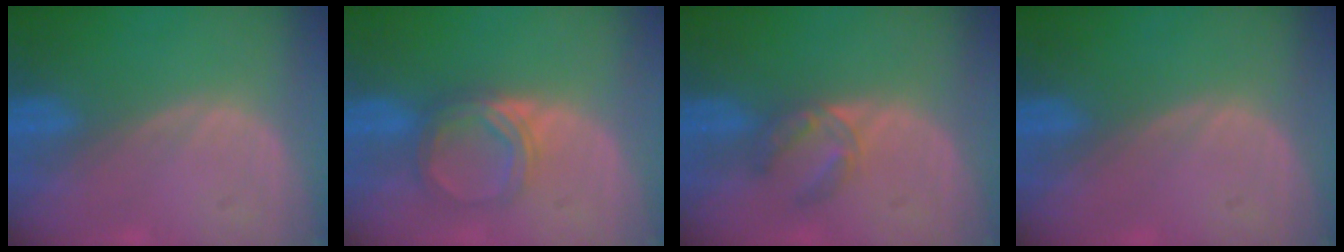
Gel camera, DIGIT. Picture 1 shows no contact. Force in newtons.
{"total": 5.3, "press": 4.8, "slide": 2.3}
{"total": 3.8, "press": 3.6, "slide": 1.0}
{"total": 0.0}